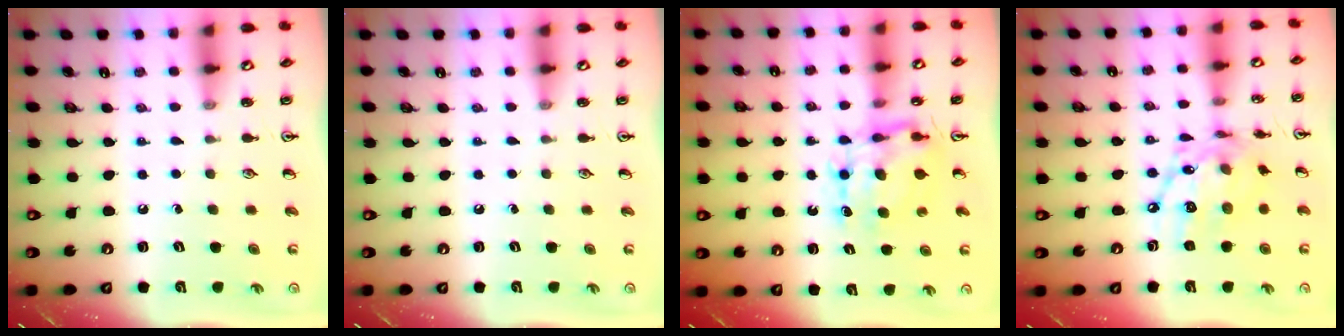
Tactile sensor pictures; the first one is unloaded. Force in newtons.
{"total": 0.0}
{"total": 7.7, "press": 7.7, "slide": 0.6}
{"total": 15.5, "press": 15.5, "slide": 1.2}